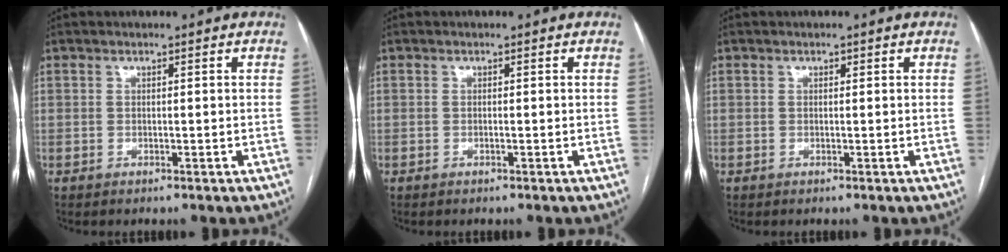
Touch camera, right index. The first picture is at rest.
{"total": 0.0}
{"total": 0.5, "force": [0.2, 0.3, 0.4], "torque": [-0.007, 0.002, 0.003]}